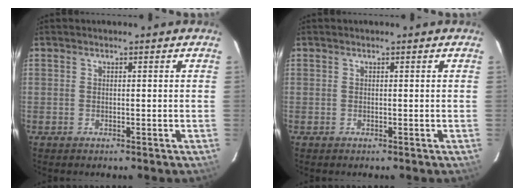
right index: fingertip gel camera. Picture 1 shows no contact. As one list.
[{"total": 0.0}]